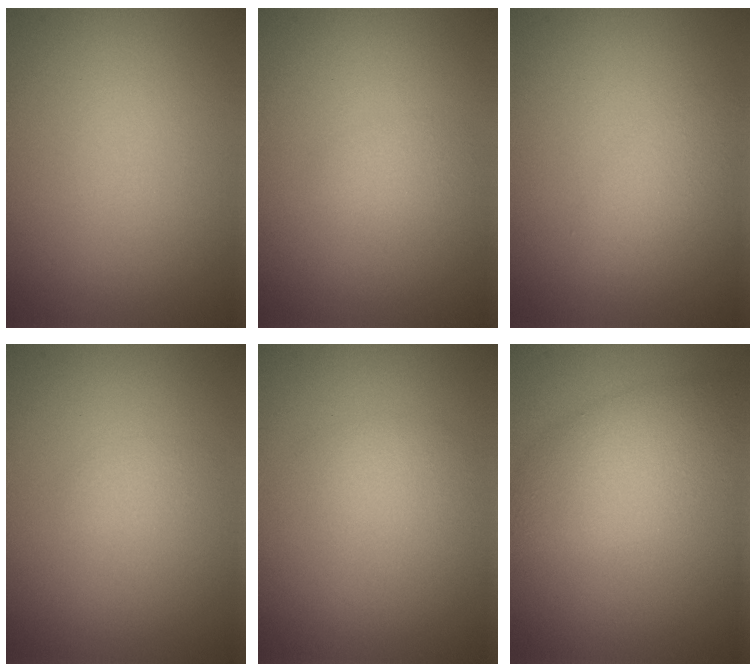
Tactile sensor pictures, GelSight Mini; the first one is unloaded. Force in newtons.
{"total": 1.0, "press": 1.0, "slide": 0.1}
{"total": 2.2, "press": 2.2, "slide": 0.1}
{"total": 0.8, "press": 0.8, "slide": 0.0}
{"total": 1.4, "press": 1.4, "slide": 0.0}
{"total": 5.5, "press": 5.5, "slide": 0.3}